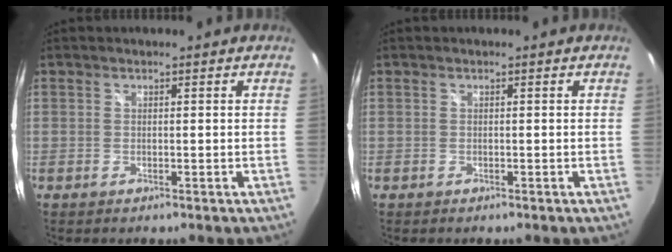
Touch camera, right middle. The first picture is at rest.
{"total": 0.0}